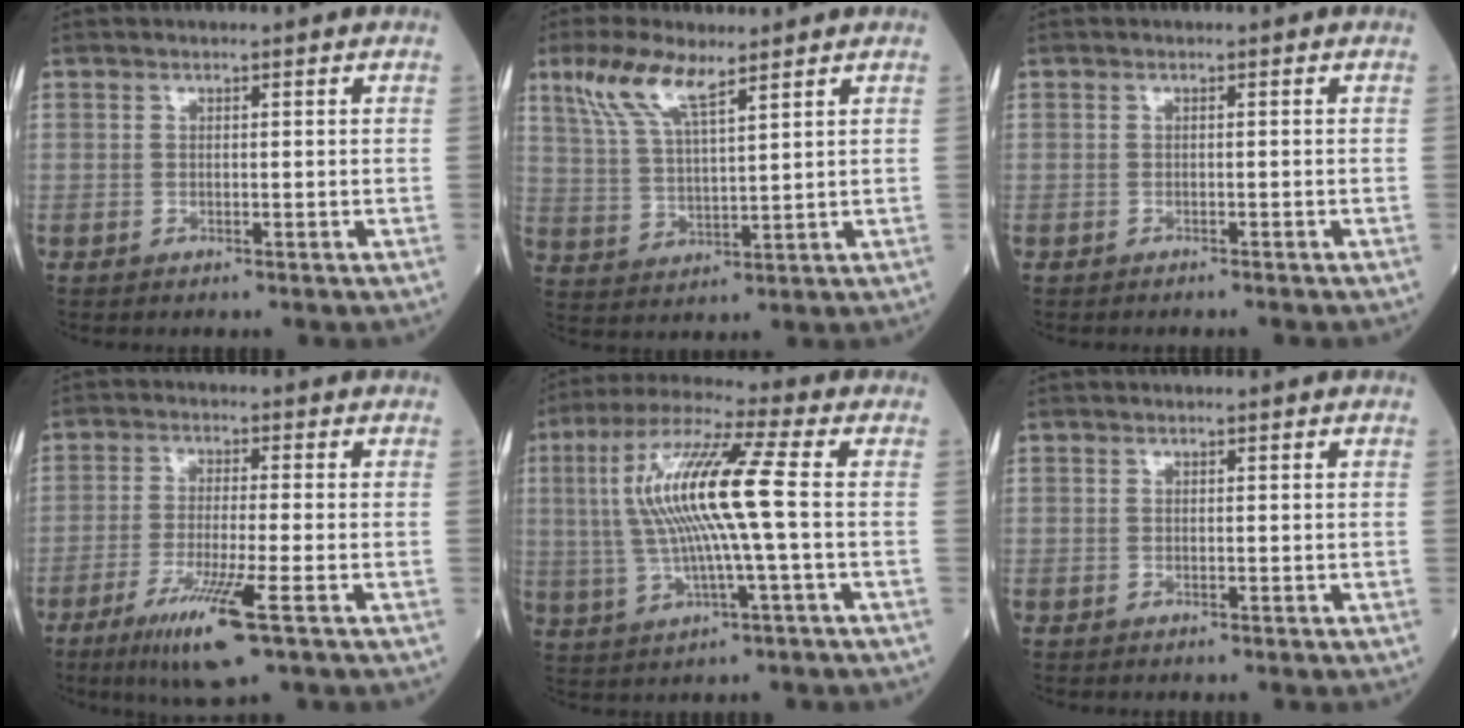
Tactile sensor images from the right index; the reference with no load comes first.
{"total": 8.5, "force": [5.6, 1.6, 6.2], "torque": [-0.138, 0.010, 0.118]}
{"total": 1.8, "force": [-1.6, 0.0, 0.7], "torque": [-0.014, -0.001, -0.017]}
{"total": 9.0, "force": [-4.6, -0.2, 7.7], "torque": [-0.149, -0.027, -0.079]}
{"total": 14.0, "force": [0.9, 0.4, 14.0], "torque": [-0.285, 0.016, 0.014]}
{"total": 0.0}